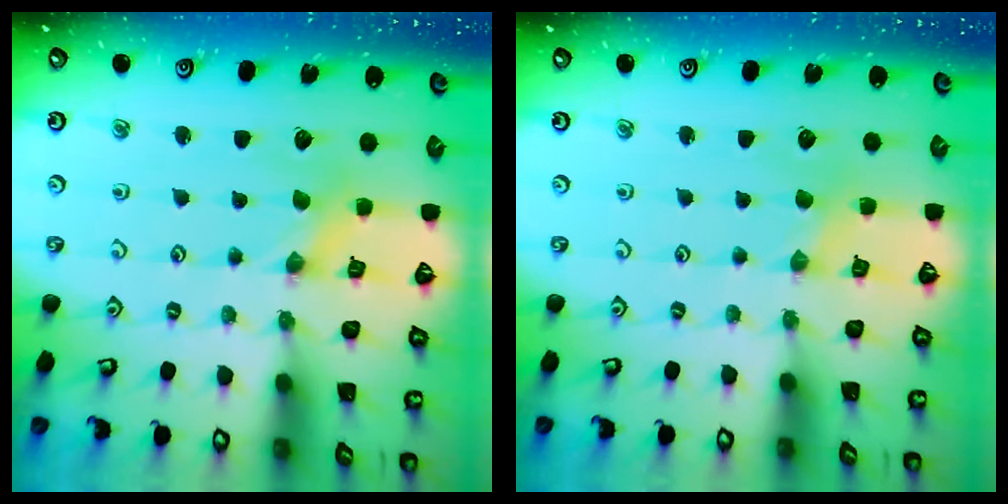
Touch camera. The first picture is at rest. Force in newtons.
{"total": 0.0}